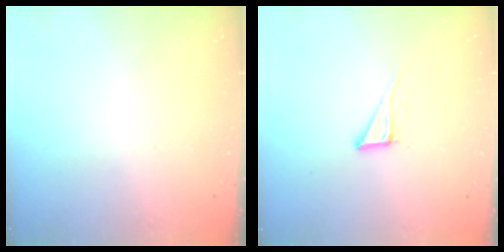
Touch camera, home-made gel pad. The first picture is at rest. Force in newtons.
{"total": 6.0, "press": 6.0, "slide": 0.4}